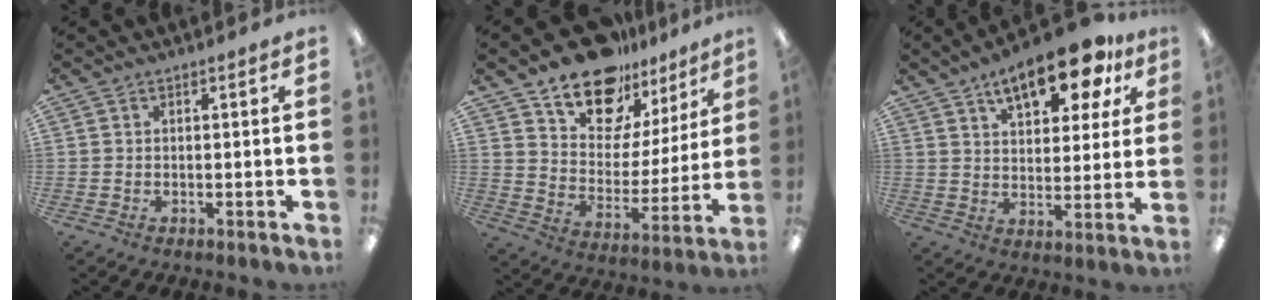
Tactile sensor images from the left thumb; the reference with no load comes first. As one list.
[{"total": 16.1, "force": [13.0, 8.1, 4.8], "torque": [-0.094, -0.098, 0.238]}, {"total": 15.3, "force": [9.8, 6.5, 9.8], "torque": [-0.141, -0.040, 0.161]}]